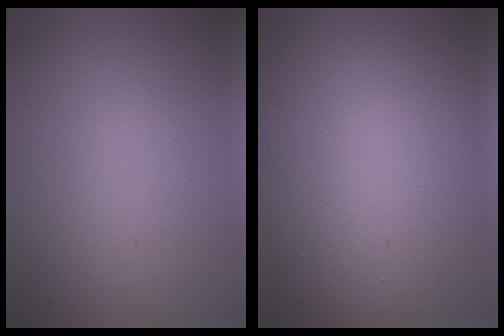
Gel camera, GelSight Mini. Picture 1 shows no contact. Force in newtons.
{"total": 15.5, "press": 15.5, "slide": 0.9}